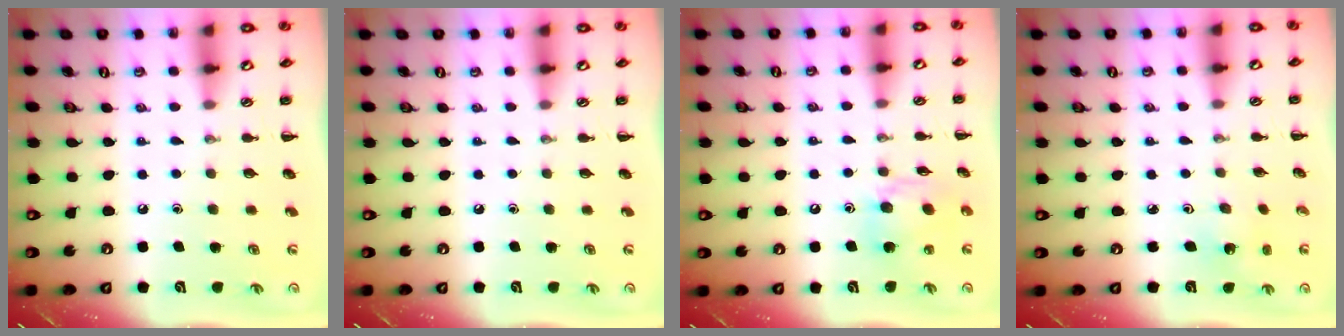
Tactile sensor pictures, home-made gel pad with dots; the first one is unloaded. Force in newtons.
{"total": 0.0}
{"total": 12.3, "press": 12.0, "slide": 2.8}
{"total": 2.0, "press": 1.9, "slide": 0.7}